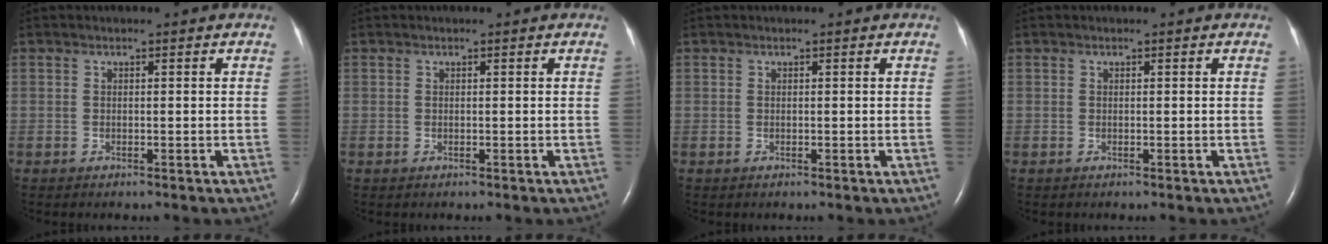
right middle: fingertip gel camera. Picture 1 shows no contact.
{"total": 0.0}
{"total": 0.0}
{"total": 0.0}